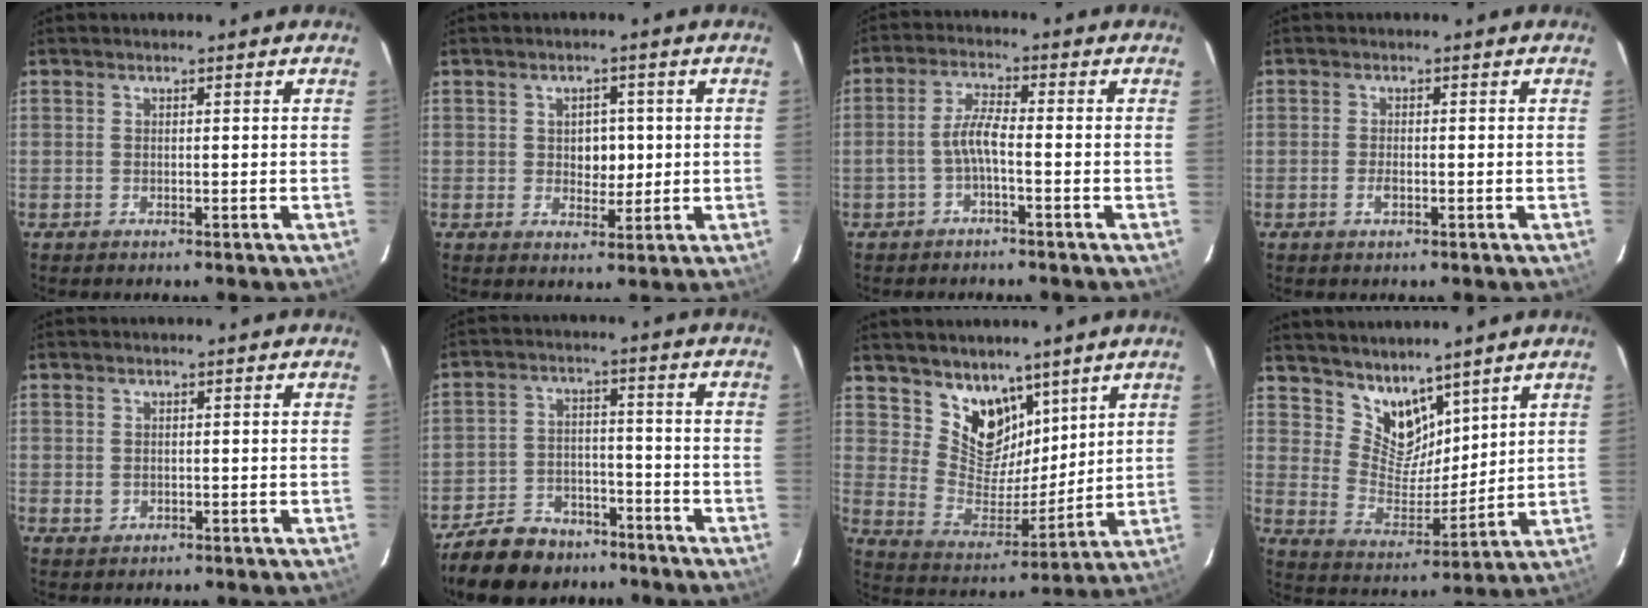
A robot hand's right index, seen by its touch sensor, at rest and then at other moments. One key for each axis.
{"total": 4.2, "fx": 0.3, "fy": 3.3, "fz": 2.6, "tx": -0.038, "ty": 0.006, "tz": 0.007}
{"total": 3.8, "fx": -1.7, "fy": 0.4, "fz": 3.4, "tx": -0.077, "ty": 0.012, "tz": -0.033}
{"total": 1.8, "fx": -0.8, "fy": 0.8, "fz": 1.4, "tx": -0.029, "ty": 0.000, "tz": -0.014}
{"total": 1.5, "fx": -0.1, "fy": 1.3, "fz": 0.6, "tx": -0.009, "ty": 0.002, "tz": 0.001}
{"total": 14.4, "fx": -11.3, "fy": 7.3, "fz": 5.2, "tx": -0.140, "ty": 0.009, "tz": -0.170}
{"total": 11.7, "fx": 7.9, "fy": 7.3, "fz": 4.4, "tx": -0.078, "ty": -0.010, "tz": 0.158}
{"total": 9.7, "fx": 7.7, "fy": 5.0, "fz": 3.3, "tx": -0.056, "ty": -0.003, "tz": 0.156}